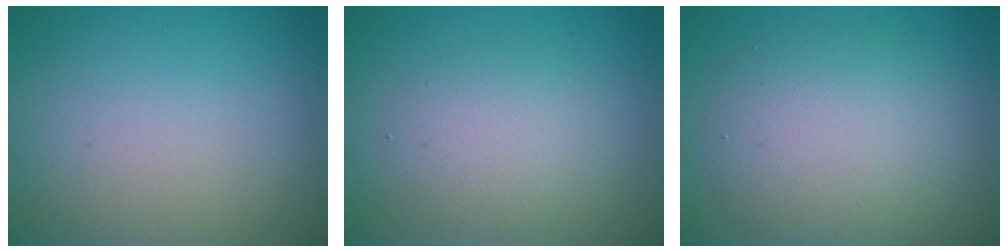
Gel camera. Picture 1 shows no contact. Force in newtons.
{"total": 2.9, "press": 2.9, "slide": 0.3}
{"total": 5.5, "press": 5.5, "slide": 0.2}